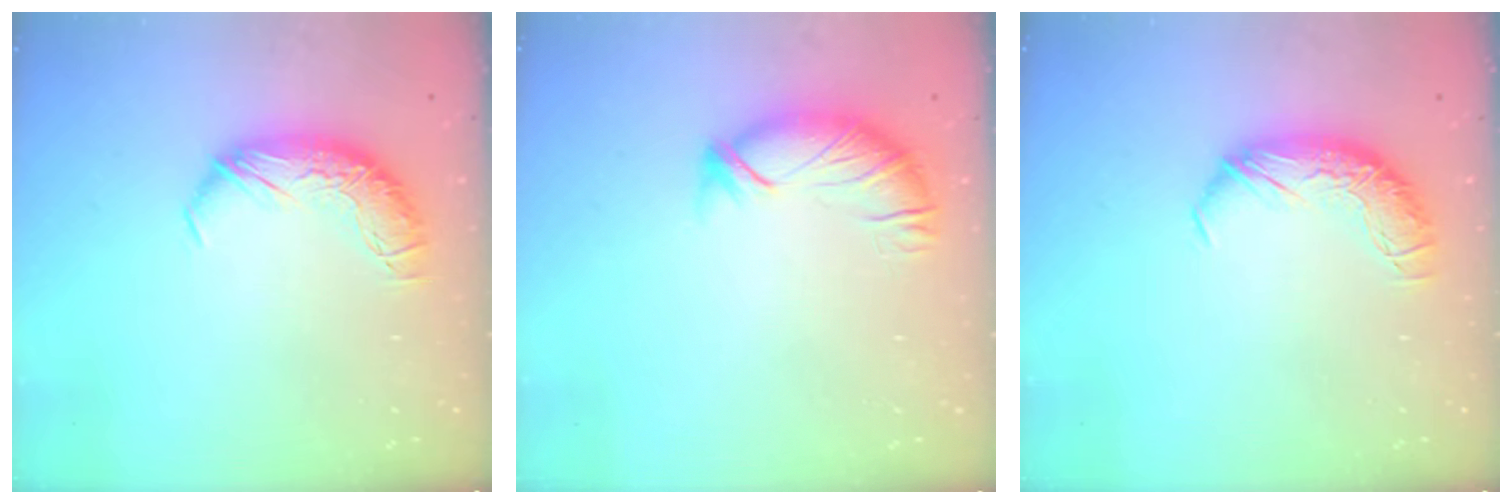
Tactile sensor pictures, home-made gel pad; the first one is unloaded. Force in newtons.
{"total": 3.2, "press": 3.1, "slide": 0.8}
{"total": 0.0}